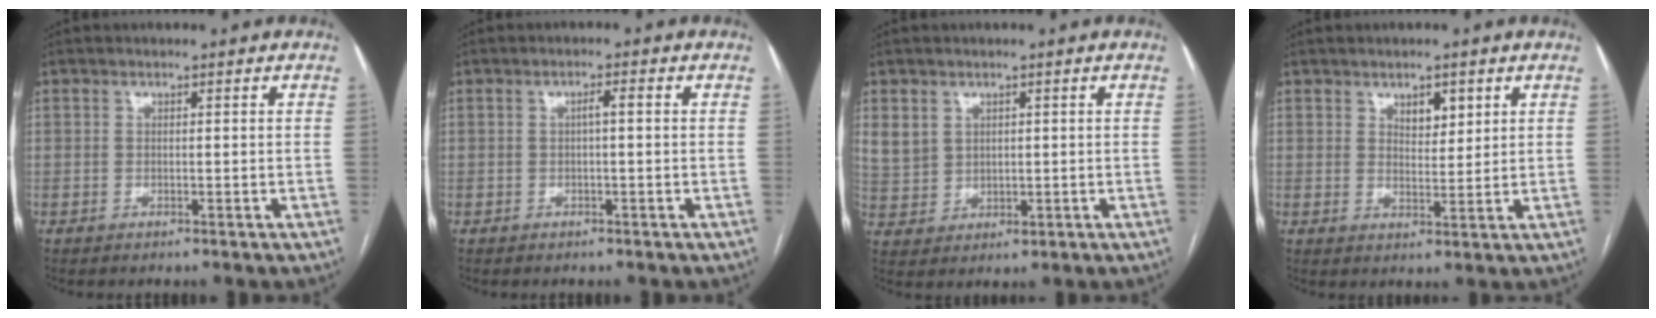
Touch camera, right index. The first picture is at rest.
{"total": 1.5, "force": [0.2, 0.1, 1.5], "torque": [-0.024, 0.005, 0.003]}
{"total": 5.6, "force": [2.4, 4.8, 1.8], "torque": [-0.045, 0.008, 0.064]}
{"total": 3.6, "force": [2.0, 1.7, 2.4], "torque": [-0.036, -0.001, 0.034]}